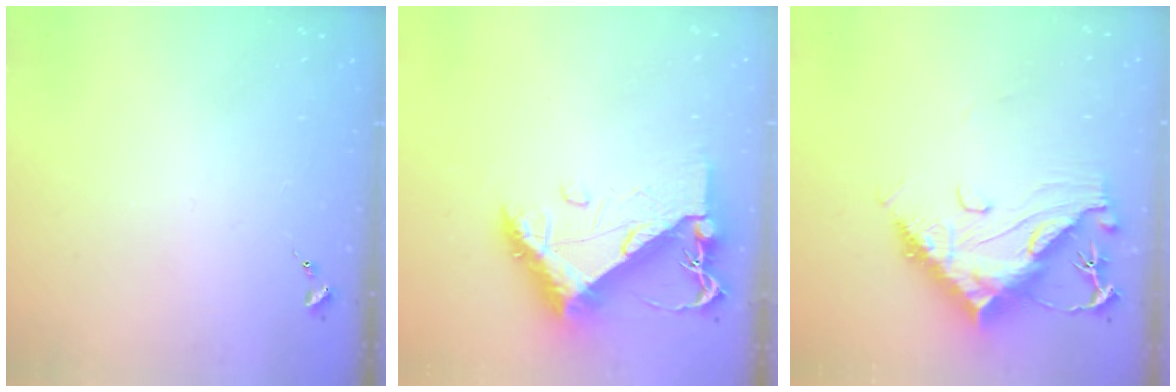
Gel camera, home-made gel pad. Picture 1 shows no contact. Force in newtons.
{"total": 11.3, "press": 11.3, "slide": 1.2}
{"total": 14.6, "press": 14.5, "slide": 1.5}